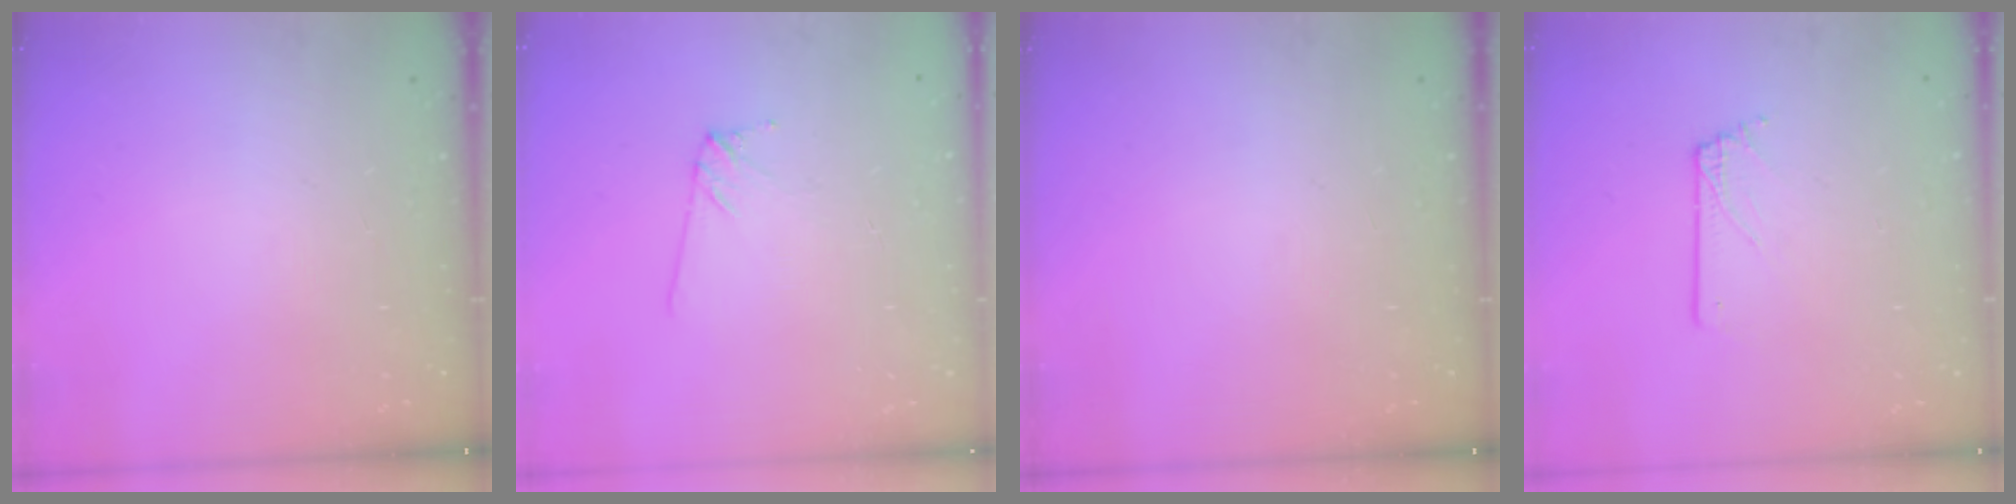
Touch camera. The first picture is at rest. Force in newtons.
{"total": 5.2, "press": 5.2, "slide": 0.6}
{"total": 0.0}
{"total": 1.0, "press": 1.0, "slide": 0.1}